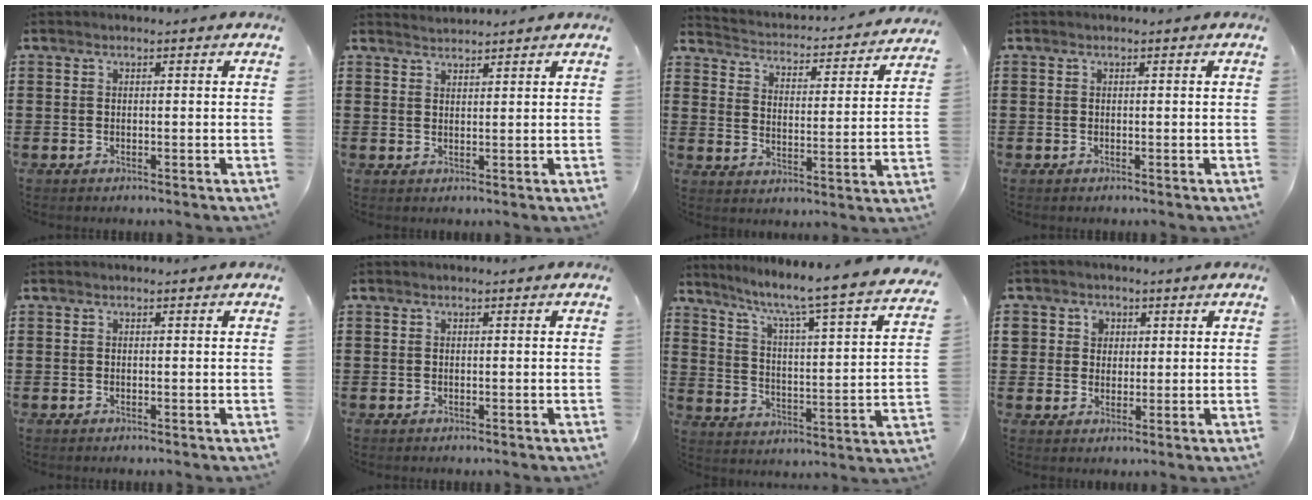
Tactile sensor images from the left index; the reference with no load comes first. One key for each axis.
{"total": 1.6, "fx": 1.6, "fy": -0.1, "fz": -0.1, "tx": -0.001, "ty": 0.003, "tz": 0.032}
{"total": 2.2, "fx": 2.2, "fy": 0.2, "fz": 0.0, "tx": -0.020, "ty": -0.028, "tz": 0.026}
{"total": 0.0}
{"total": 0.0}
{"total": 0.0}
{"total": 5.6, "fx": 4.5, "fy": -0.9, "fz": 3.2, "tx": -0.084, "ty": -0.052, "tz": 0.060}
{"total": 3.2, "fx": 1.0, "fy": 3.0, "fz": -0.1, "tx": -0.017, "ty": 0.013, "tz": 0.015}